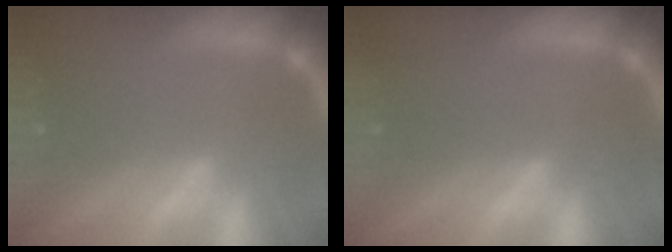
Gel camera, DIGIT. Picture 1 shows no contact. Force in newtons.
{"total": 0.0}